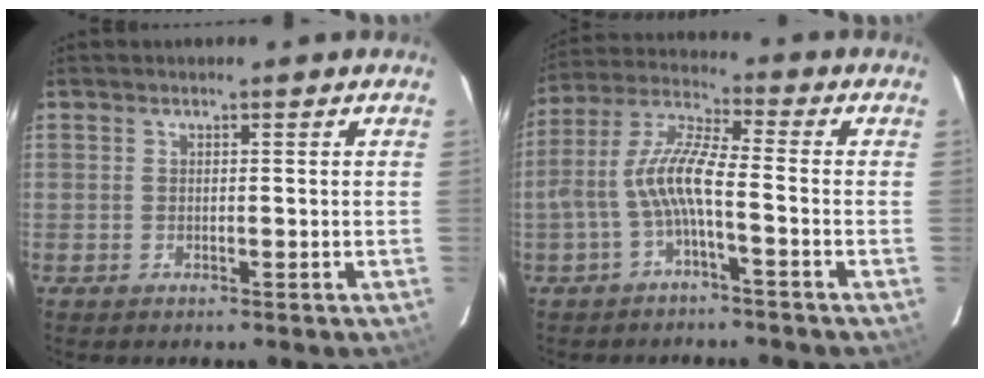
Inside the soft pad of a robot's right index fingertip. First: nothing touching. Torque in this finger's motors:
{"motor_torque": [1.09, -0.81, 0.75, 0.21]}